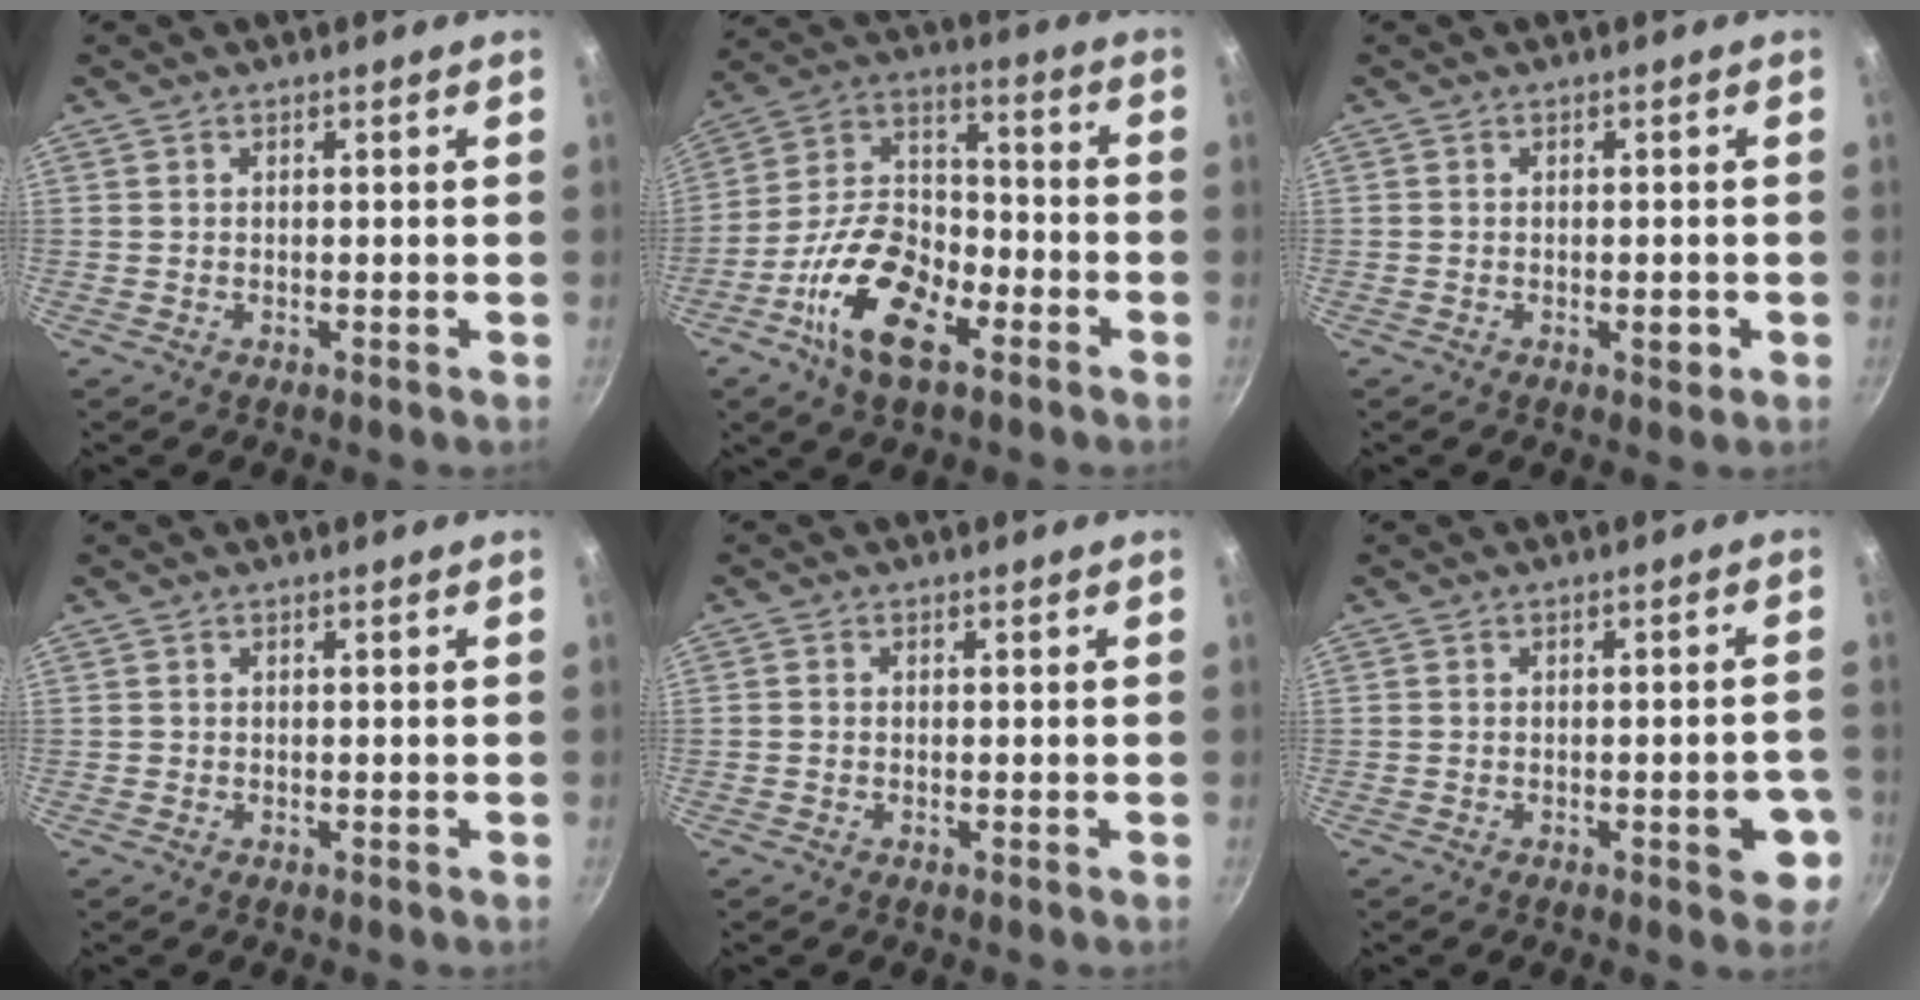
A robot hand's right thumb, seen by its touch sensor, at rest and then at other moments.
{"total": 17.5, "force": [-8.1, 8.9, 12.6], "torque": [-0.220, 0.049, -0.167]}
{"total": 2.2, "force": [-0.7, 1.0, 1.8], "torque": [-0.019, 0.005, -0.009]}
{"total": 0.0}
{"total": 0.7, "force": [-0.3, 0.6, 0.3], "torque": [-0.007, 0.002, -0.006]}
{"total": 5.9, "force": [-2.1, 2.3, 5.0], "torque": [-0.042, 0.012, -0.026]}